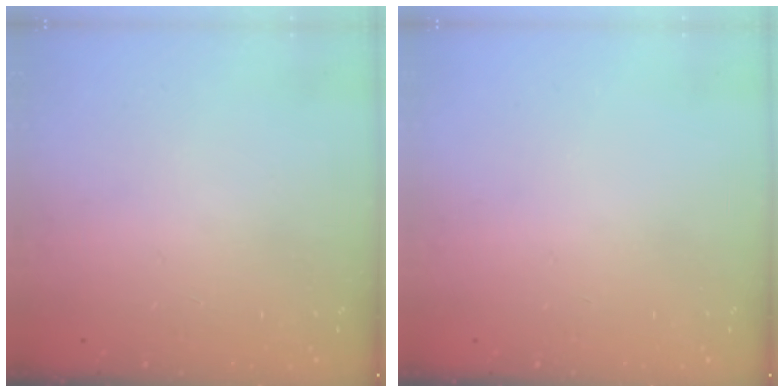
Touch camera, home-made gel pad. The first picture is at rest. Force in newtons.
{"total": 0.0}